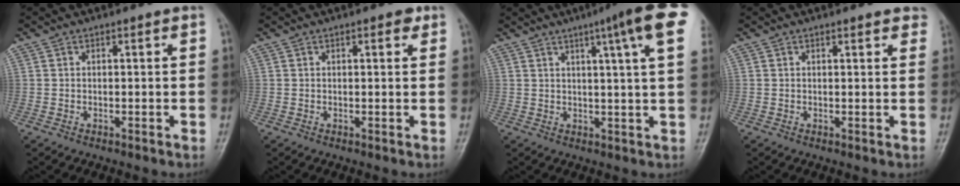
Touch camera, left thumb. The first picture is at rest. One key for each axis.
{"total": 1.6, "fx": 0.8, "fy": 0.7, "fz": 1.1, "tx": -0.011, "ty": -0.001, "tz": 0.009}
{"total": 11.9, "fx": 5.8, "fy": 0.6, "fz": 10.4, "tx": -0.138, "ty": -0.006, "tz": 0.060}
{"total": 2.9, "fx": 2.3, "fy": 1.0, "fz": 1.4, "tx": 0.001, "ty": -0.002, "tz": 0.018}